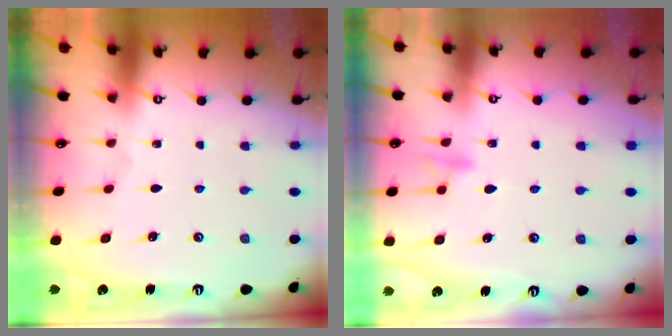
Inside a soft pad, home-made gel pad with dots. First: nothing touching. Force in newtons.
{"total": 10.2, "press": 10.2, "slide": 1.1}